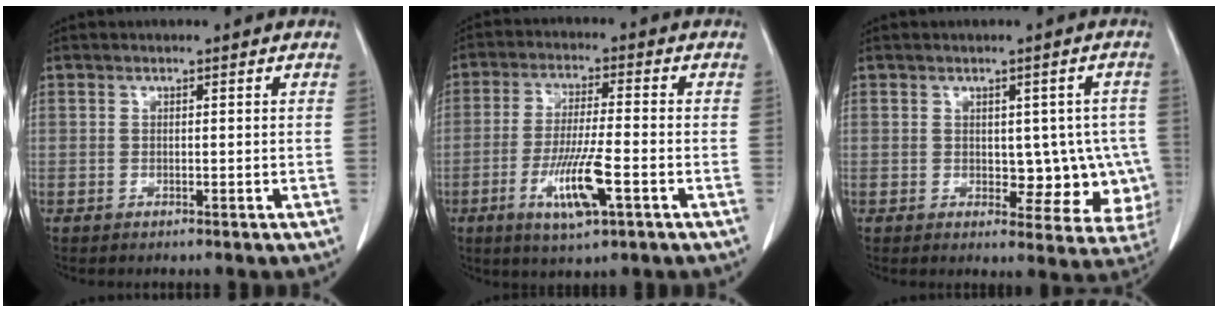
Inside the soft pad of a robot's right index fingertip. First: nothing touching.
{"total": 9.4, "force": [-3.6, 1.0, 8.6], "torque": [-0.161, -0.013, -0.061]}
{"total": 8.0, "force": [-0.6, 5.0, 6.3], "torque": [-0.044, 0.011, 0.004]}